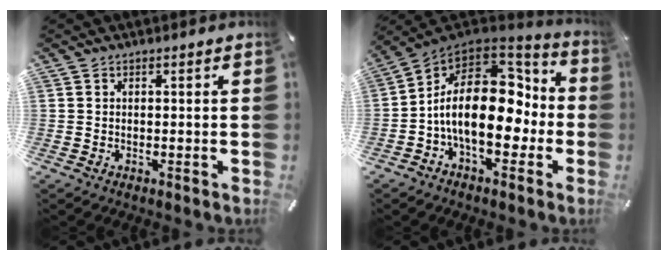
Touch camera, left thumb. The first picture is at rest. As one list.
[{"total": 20.5, "force": [-1.0, 12.0, 16.6], "torque": [-0.291, 0.001, -0.010]}]